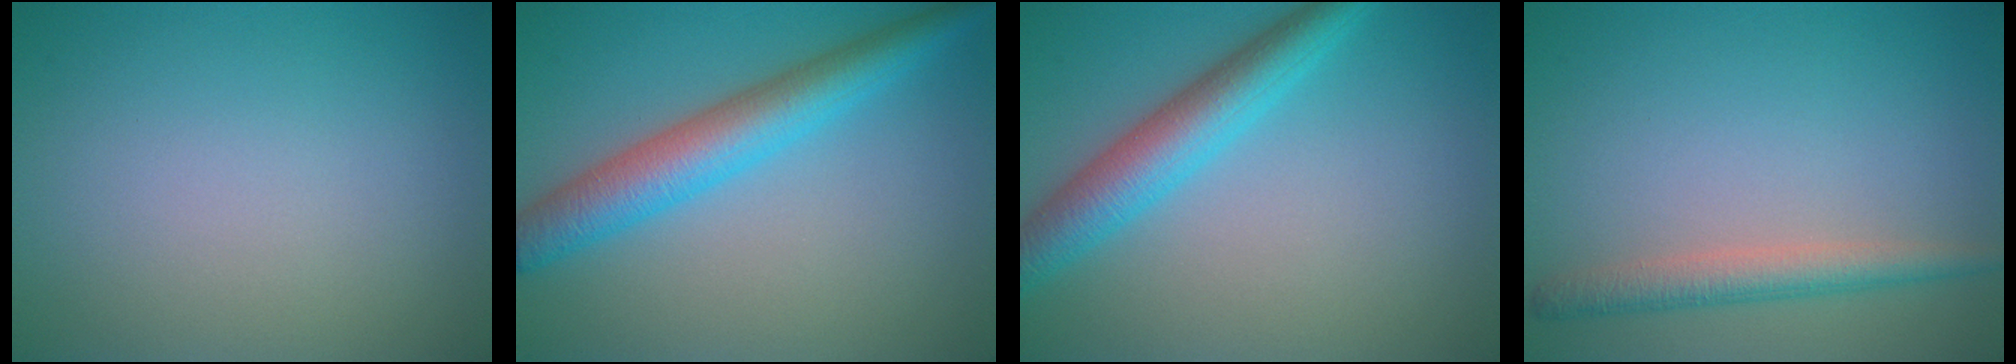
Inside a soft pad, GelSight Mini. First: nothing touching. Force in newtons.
{"total": 5.5, "press": 5.5, "slide": 0.1}
{"total": 5.1, "press": 5.1, "slide": 0.2}
{"total": 2.9, "press": 2.9, "slide": 0.1}